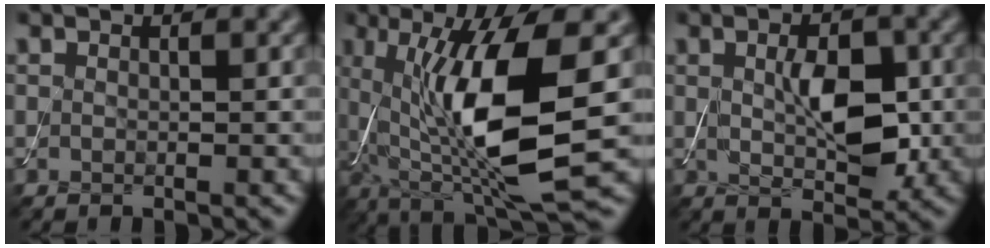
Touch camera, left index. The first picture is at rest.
{"total": 12.1, "force": [0.4, 3.1, 11.7], "torque": [-0.201, -0.015, 0.018]}
{"total": 5.0, "force": [0.4, 2.6, 4.3], "torque": [-0.081, -0.001, 0.012]}